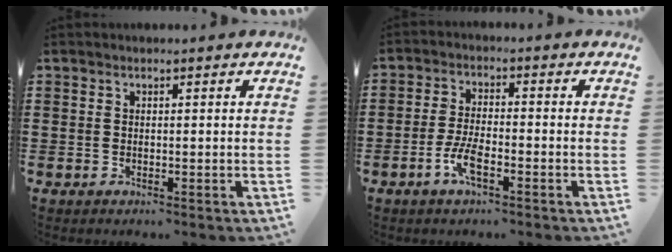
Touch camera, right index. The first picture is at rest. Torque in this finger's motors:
{"motor_torque": [2.14, 0.00, 0.16, 0.08]}